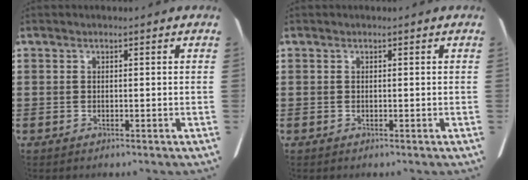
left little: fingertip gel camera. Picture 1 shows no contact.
{"total": 0.0}